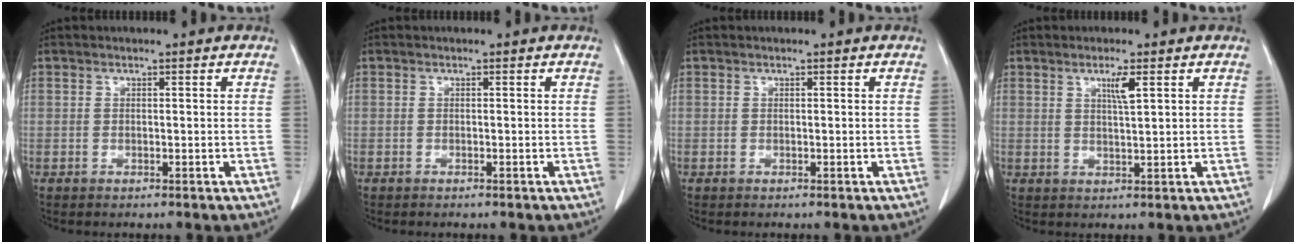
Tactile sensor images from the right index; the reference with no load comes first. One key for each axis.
{"total": 0.0}
{"total": 0.0}
{"total": 2.9, "fx": 1.5, "fy": 0.0, "fz": 2.5, "tx": -0.047, "ty": -0.004, "tz": 0.027}